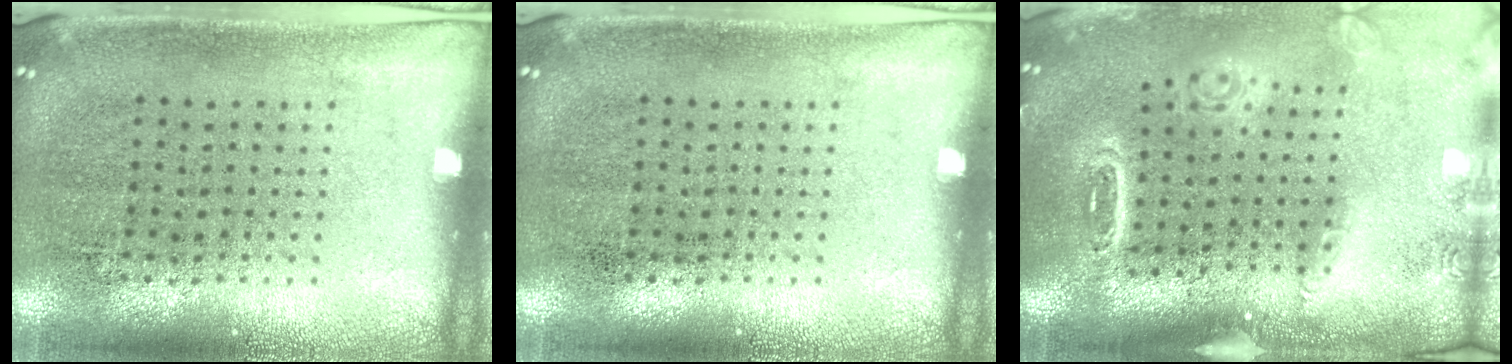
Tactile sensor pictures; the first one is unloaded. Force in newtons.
{"total": 0.0}
{"total": 1.6, "press": 1.6, "slide": 0.5}